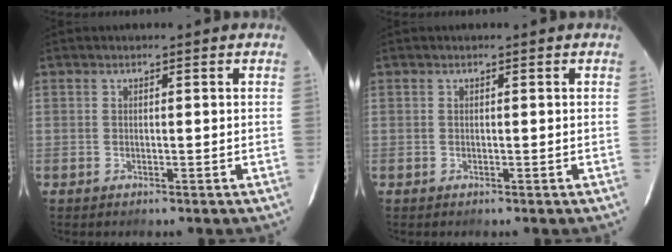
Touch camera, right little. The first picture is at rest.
{"total": 0.0}